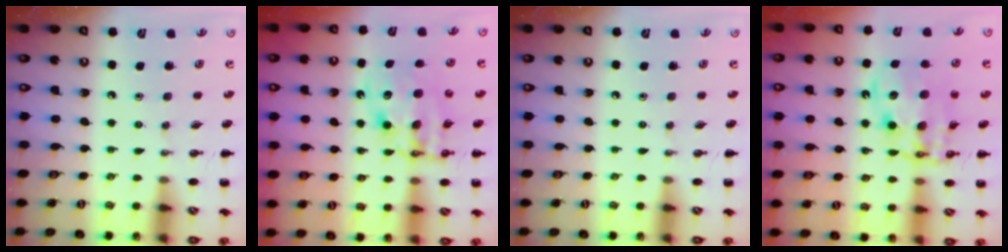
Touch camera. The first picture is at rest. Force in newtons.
{"total": 9.5, "press": 9.2, "slide": 2.6}
{"total": 0.0}
{"total": 12.6, "press": 12.2, "slide": 3.3}